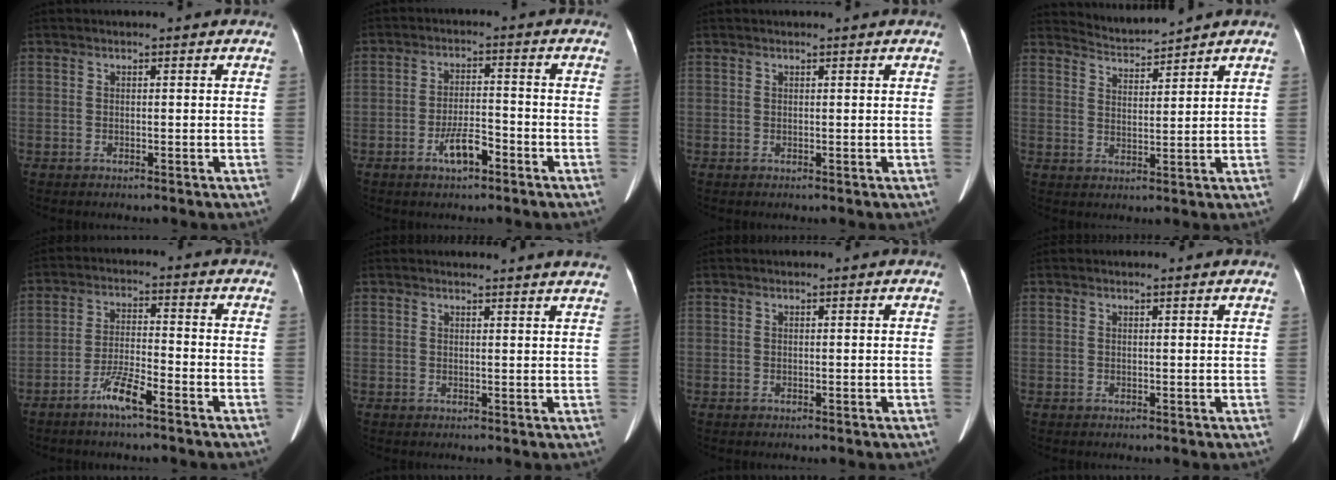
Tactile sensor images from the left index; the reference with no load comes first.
{"total": 4.9, "force": [-2.9, 1.4, 3.6], "torque": [-0.074, 0.003, -0.050]}
{"total": 0.6, "force": [0.6, 0.0, 0.2], "torque": [-0.005, 0.005, 0.009]}
{"total": 3.8, "force": [3.5, -1.0, -0.9], "torque": [0.007, -0.004, 0.075]}
{"total": 5.4, "force": [-3.8, 0.3, 3.8], "torque": [-0.080, -0.005, -0.075]}
{"total": 8.0, "force": [7.8, -0.3, 1.8], "torque": [-0.016, -0.008, 0.067]}
{"total": 0.0}
{"total": 0.7, "force": [0.6, -0.2, 0.2], "torque": [-0.016, 0.002, 0.012]}